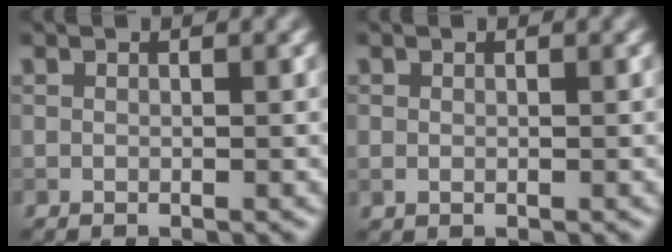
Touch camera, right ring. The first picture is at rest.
{"total": 0.7, "force": [-0.1, 0.6, 0.4], "torque": [-0.007, -0.001, -0.001]}